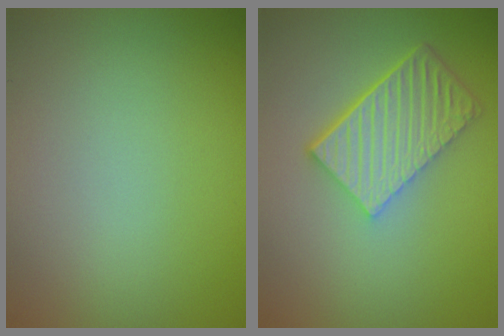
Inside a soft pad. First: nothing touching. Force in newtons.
{"total": 6.1, "press": 4.3, "slide": 4.3}